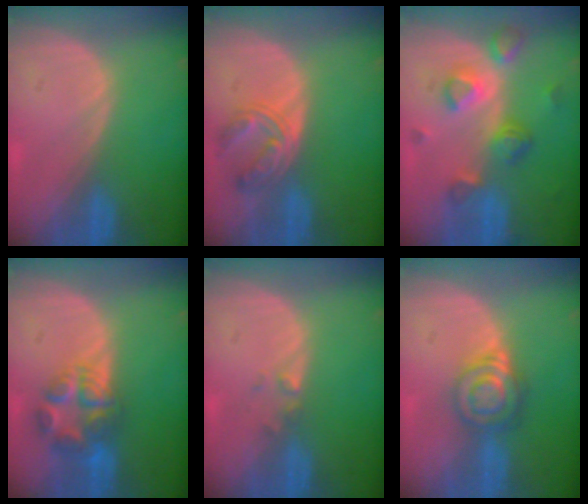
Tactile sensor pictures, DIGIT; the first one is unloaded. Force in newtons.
{"total": 5.5, "press": 5.4, "slide": 1.0}
{"total": 7.9, "press": 7.0, "slide": 3.7}
{"total": 6.8, "press": 6.5, "slide": 2.1}
{"total": 1.3, "press": 1.0, "slide": 0.8}
{"total": 6.6, "press": 5.6, "slide": 3.4}